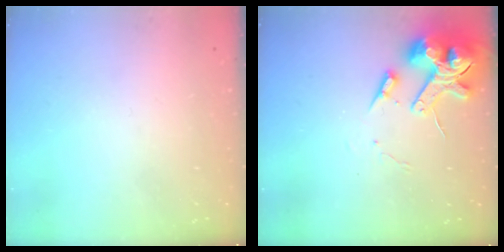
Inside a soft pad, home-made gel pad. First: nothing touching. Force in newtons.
{"total": 15.0, "press": 14.8, "slide": 2.3}